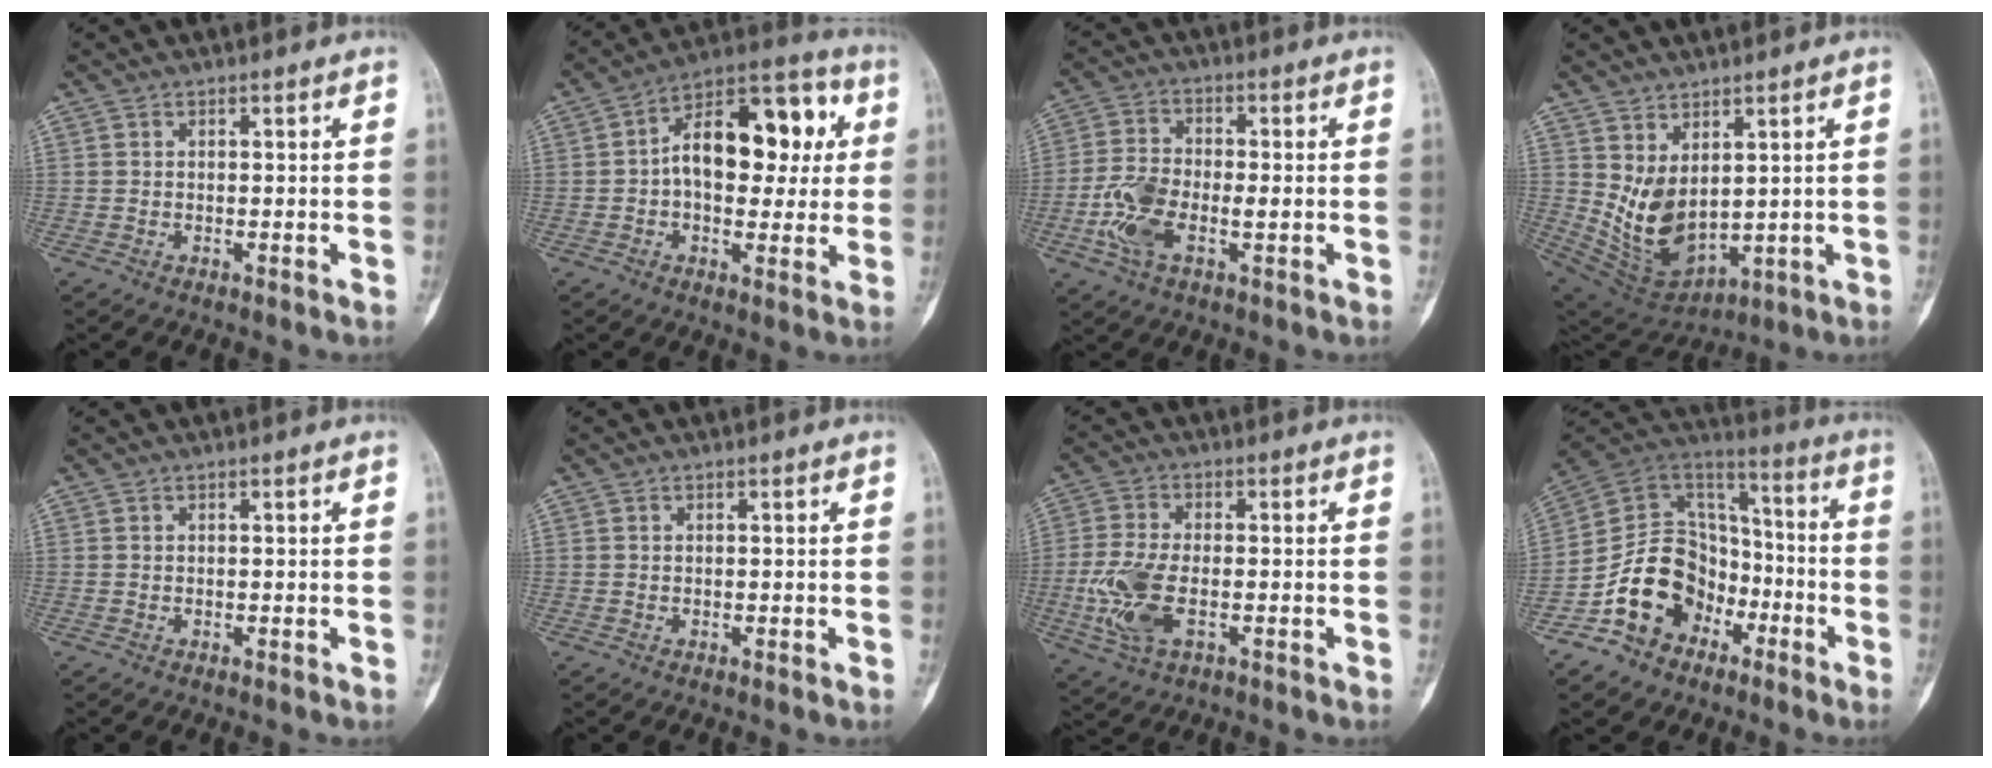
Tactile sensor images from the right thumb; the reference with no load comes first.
{"total": 18.1, "force": [2.4, 10.5, 14.6], "torque": [-0.180, 0.034, 0.028]}
{"total": 9.6, "force": [-2.1, 5.1, 7.9], "torque": [-0.171, 0.015, -0.042]}
{"total": 10.8, "force": [2.4, 6.3, 8.4], "torque": [-0.133, -0.030, 0.075]}
{"total": 0.0}
{"total": 0.0}
{"total": 10.0, "force": [-2.2, 5.0, 8.4], "torque": [-0.194, 0.000, -0.041]}
{"total": 16.8, "force": [-7.7, 13.0, 7.3], "torque": [-0.089, 0.092, -0.136]}